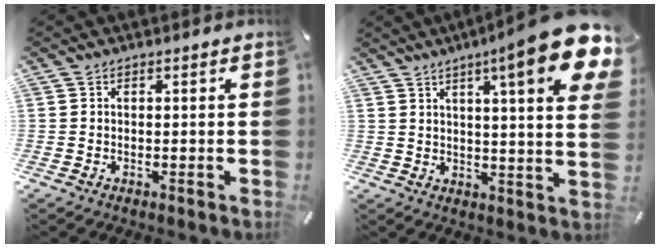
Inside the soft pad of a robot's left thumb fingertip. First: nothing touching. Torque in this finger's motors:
{"motor_torque": [2.53, 2.48, 1.69, -1.08, 0.43]}